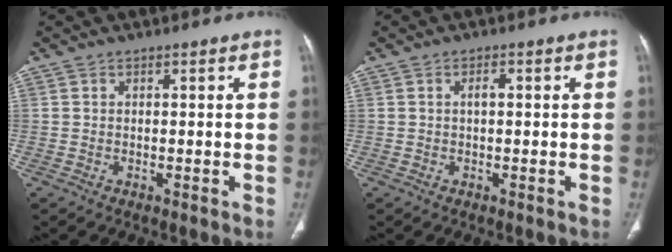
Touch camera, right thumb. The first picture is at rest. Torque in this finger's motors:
{"motor_torque": [0.42, 0.47, 0.48, 0.15, 0.03]}